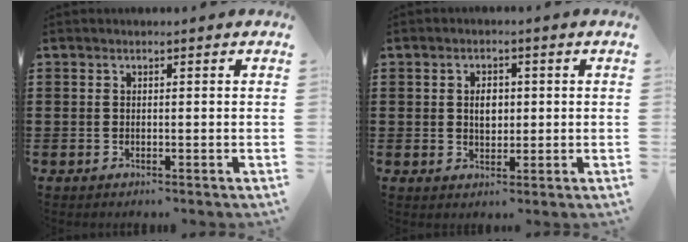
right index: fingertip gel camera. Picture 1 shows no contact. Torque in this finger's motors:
{"motor_torque": [1.34, 0.80, 0.51, 0.05]}